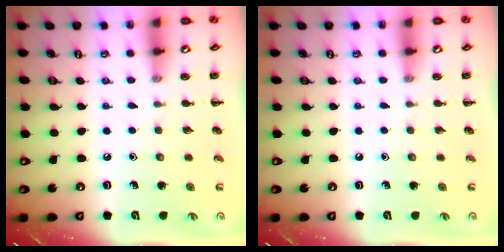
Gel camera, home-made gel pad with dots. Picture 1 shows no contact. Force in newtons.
{"total": 0.0}